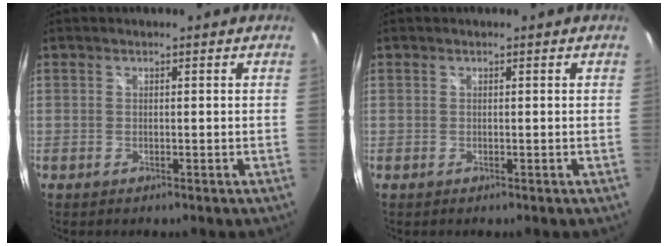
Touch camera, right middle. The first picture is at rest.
{"total": 0.0}